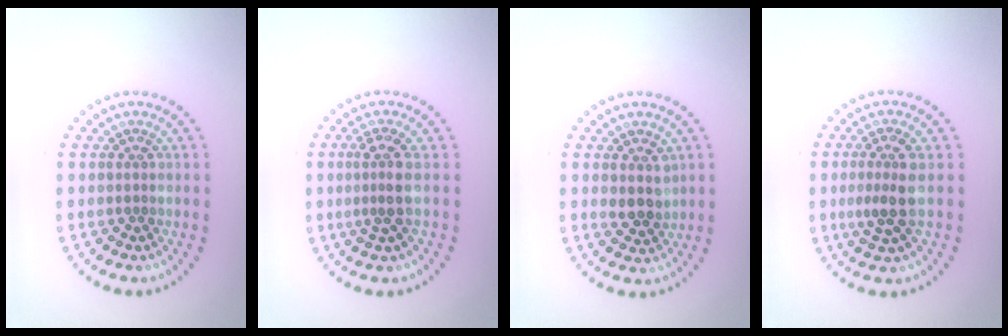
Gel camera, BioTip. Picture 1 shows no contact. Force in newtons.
{"total": 2.4, "press": 1.8, "slide": 1.6}
{"total": 2.2, "press": 2.0, "slide": 0.9}
{"total": 2.9, "press": 2.6, "slide": 1.3}